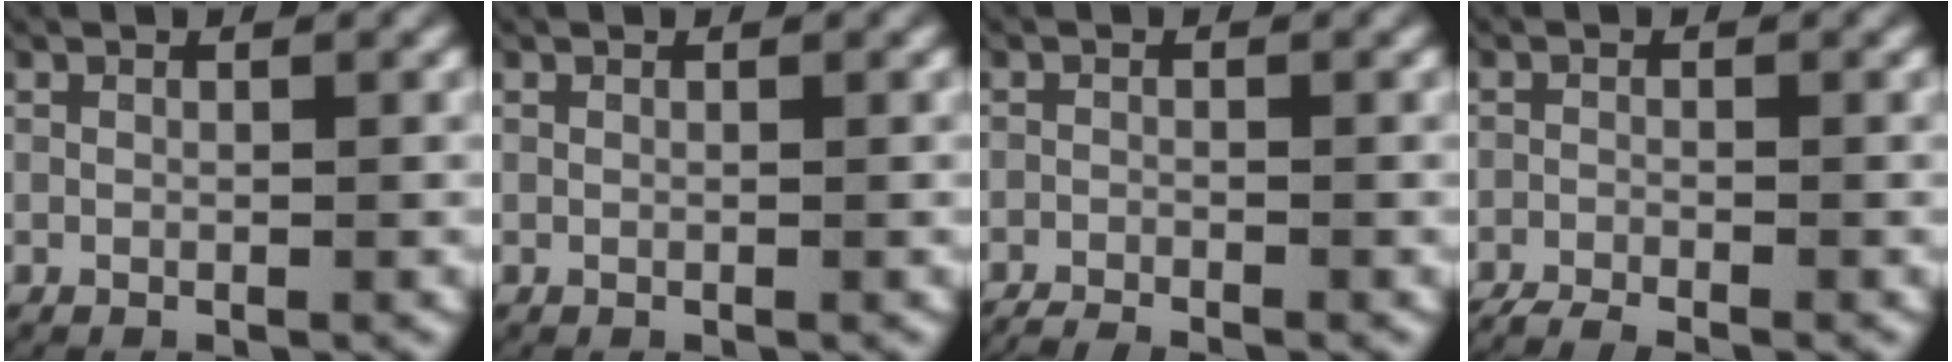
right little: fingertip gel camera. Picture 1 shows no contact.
{"total": 0.0}
{"total": 3.4, "force": [-3.2, 0.9, 0.7], "torque": [-0.018, -0.015, -0.048]}
{"total": 4.4, "force": [-4.0, 1.4, 1.2], "torque": [-0.029, -0.017, -0.059]}